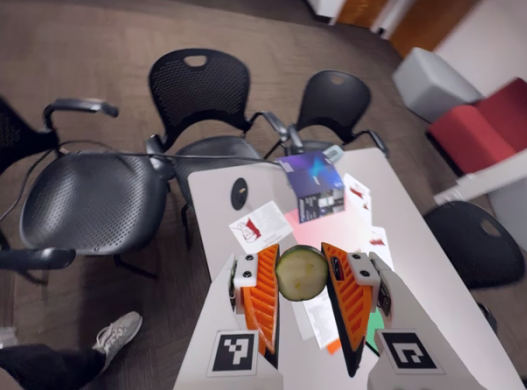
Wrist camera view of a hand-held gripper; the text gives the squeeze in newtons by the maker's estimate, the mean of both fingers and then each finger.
{"total": 14.6, "left": 15.3, "right": 13.9}